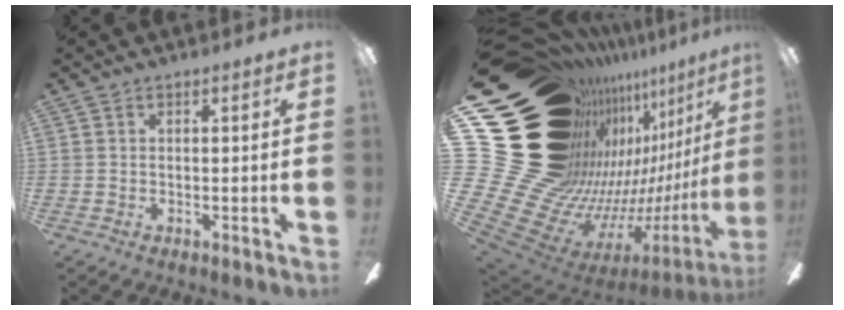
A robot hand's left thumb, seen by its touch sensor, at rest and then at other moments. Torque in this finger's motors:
{"motor_torque": [2.33, 2.69, 1.36, -1.41, 0.04]}